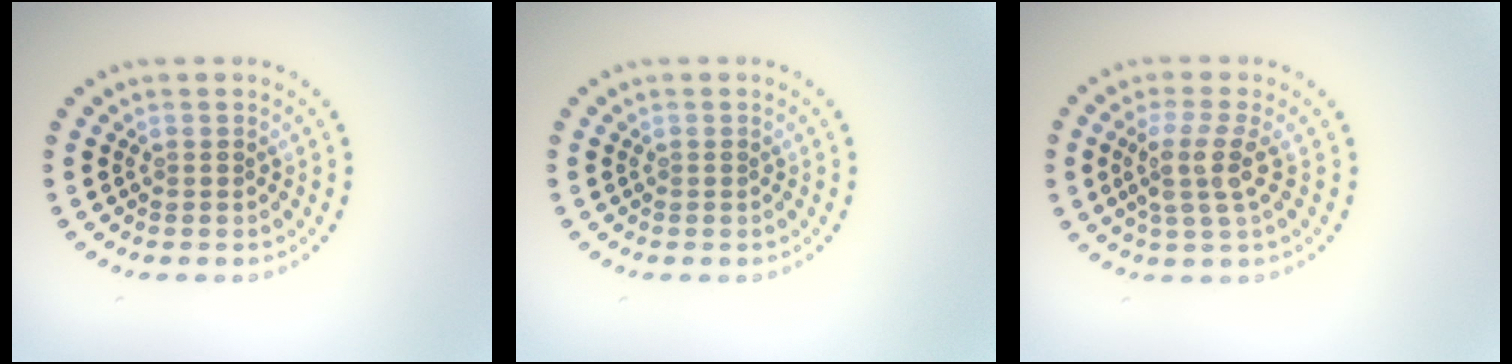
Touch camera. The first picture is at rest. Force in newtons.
{"total": 0.0}
{"total": 3.3, "press": 2.6, "slide": 2.1}